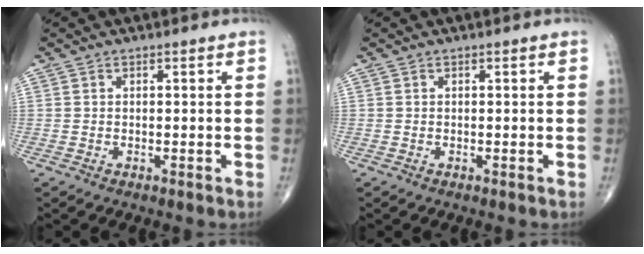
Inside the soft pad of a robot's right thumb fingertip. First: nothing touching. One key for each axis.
{"total": 0.0}